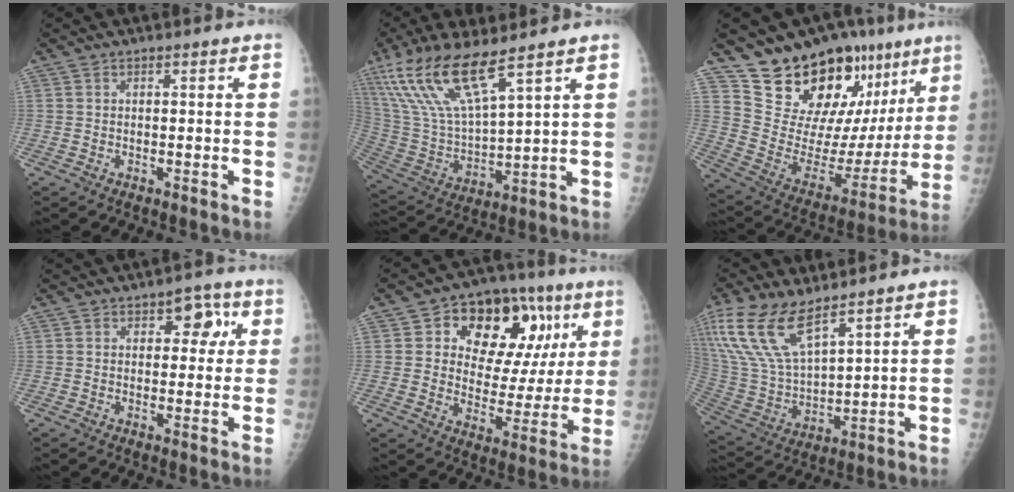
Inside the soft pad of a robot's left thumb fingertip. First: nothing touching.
{"total": 16.6, "force": [10.5, 3.9, 12.3], "torque": [-0.256, -0.042, 0.219]}
{"total": 23.7, "force": [16.0, 11.1, 13.5], "torque": [-0.153, -0.074, 0.261]}
{"total": 6.4, "force": [1.9, 4.3, 4.4], "torque": [-0.012, 0.000, 0.017]}
{"total": 21.2, "force": [7.8, 12.6, 15.1], "torque": [-0.155, 0.000, 0.111]}
{"total": 16.3, "force": [10.4, 6.3, 10.8], "torque": [-0.223, -0.041, 0.219]}